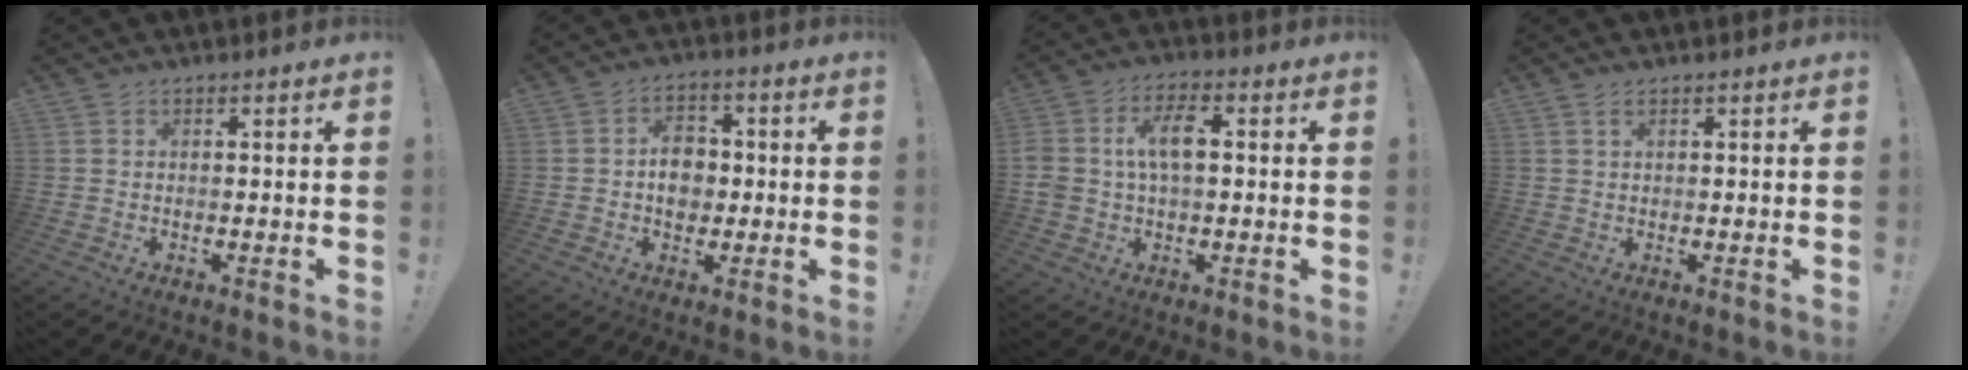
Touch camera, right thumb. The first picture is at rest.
{"total": 8.3, "force": [-0.2, 6.6, 5.1], "torque": [-0.071, 0.009, -0.002]}
{"total": 9.0, "force": [0.8, 5.1, 7.4], "torque": [-0.137, 0.010, 0.012]}
{"total": 1.3, "force": [0.5, 0.3, 1.2], "torque": [-0.023, 0.000, 0.009]}